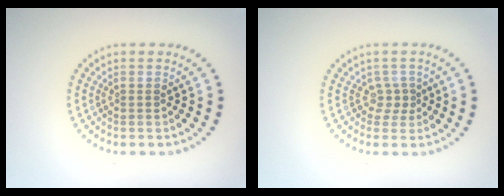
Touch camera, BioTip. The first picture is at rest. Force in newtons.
{"total": 1.3, "press": 1.0, "slide": 0.9}